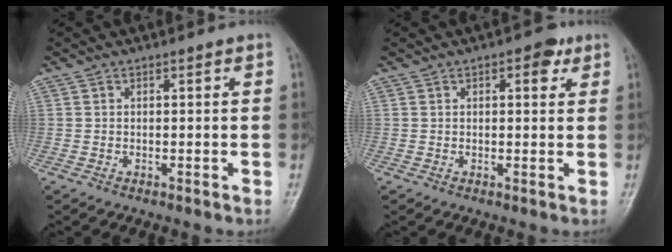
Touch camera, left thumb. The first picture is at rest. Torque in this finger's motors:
{"motor_torque": [-0.12, 0.09, 0.29, 0.23, -0.05]}